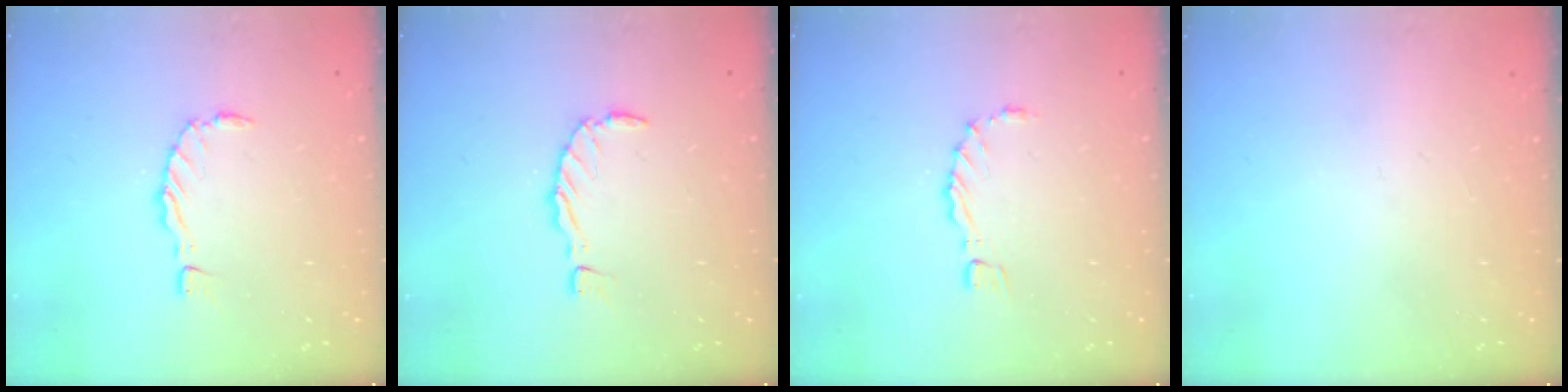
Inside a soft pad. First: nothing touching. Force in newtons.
{"total": 0.0}
{"total": 1.2, "press": 1.2, "slide": 0.3}
{"total": 0.0}